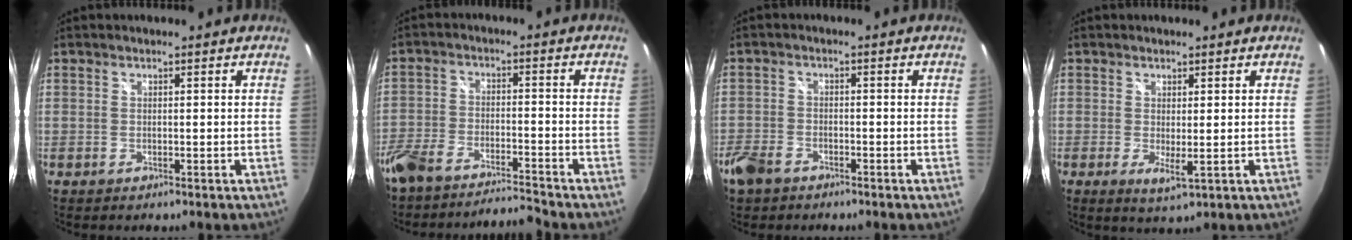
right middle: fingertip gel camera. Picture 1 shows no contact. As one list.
[{"total": 9.3, "force": [-8.7, 1.2, 3.0], "torque": [-0.082, -0.008, -0.164]}, {"total": 6.2, "force": [-4.3, 3.6, 2.6], "torque": [-0.076, -0.006, -0.083]}, {"total": 3.0, "force": [0.3, 0.3, 2.9], "torque": [-0.050, -0.011, 0.006]}]